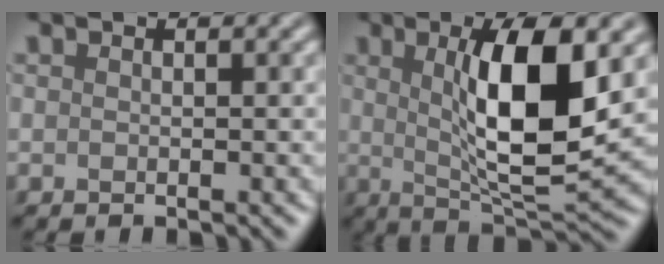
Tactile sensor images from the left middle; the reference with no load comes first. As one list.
[{"total": 9.2, "force": [1.7, 2.5, 8.7], "torque": [-0.136, -0.007, 0.035]}]